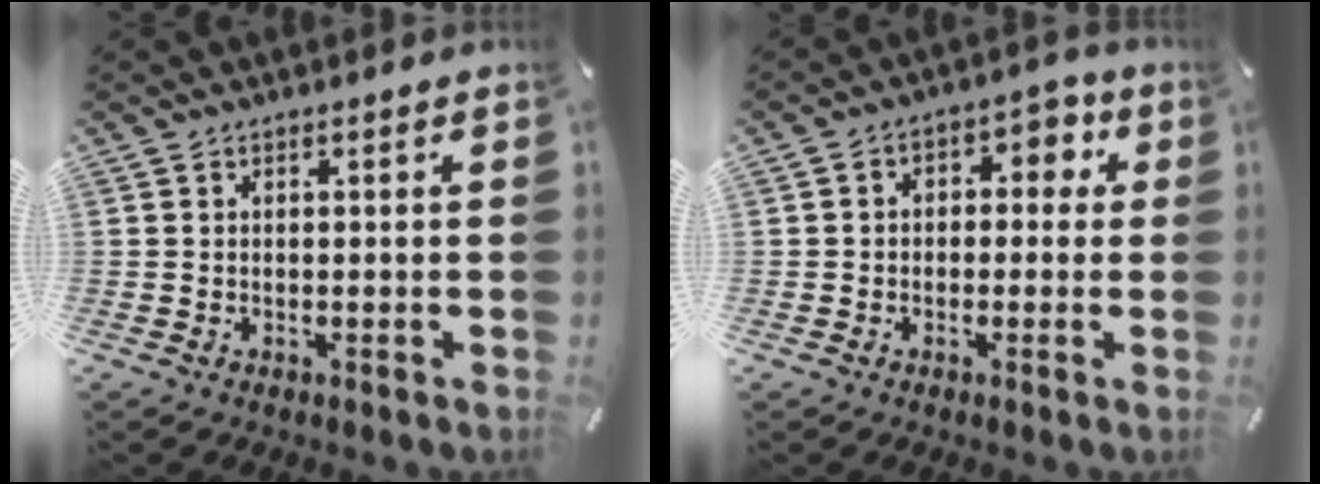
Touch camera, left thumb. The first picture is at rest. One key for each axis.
{"total": 5.2, "fx": -0.5, "fy": 4.0, "fz": 3.2, "tx": -0.040, "ty": 0.010, "tz": -0.018}